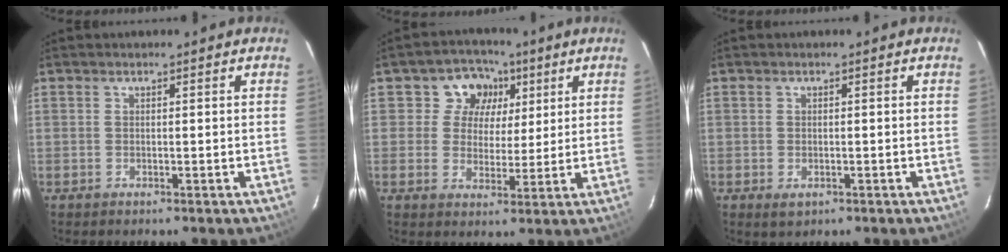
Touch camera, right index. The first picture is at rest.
{"total": 8.1, "force": [3.1, 7.3, 1.9], "torque": [-0.027, 0.009, 0.043]}
{"total": 2.3, "force": [-0.9, 1.5, 1.5], "torque": [-0.025, -0.005, -0.011]}